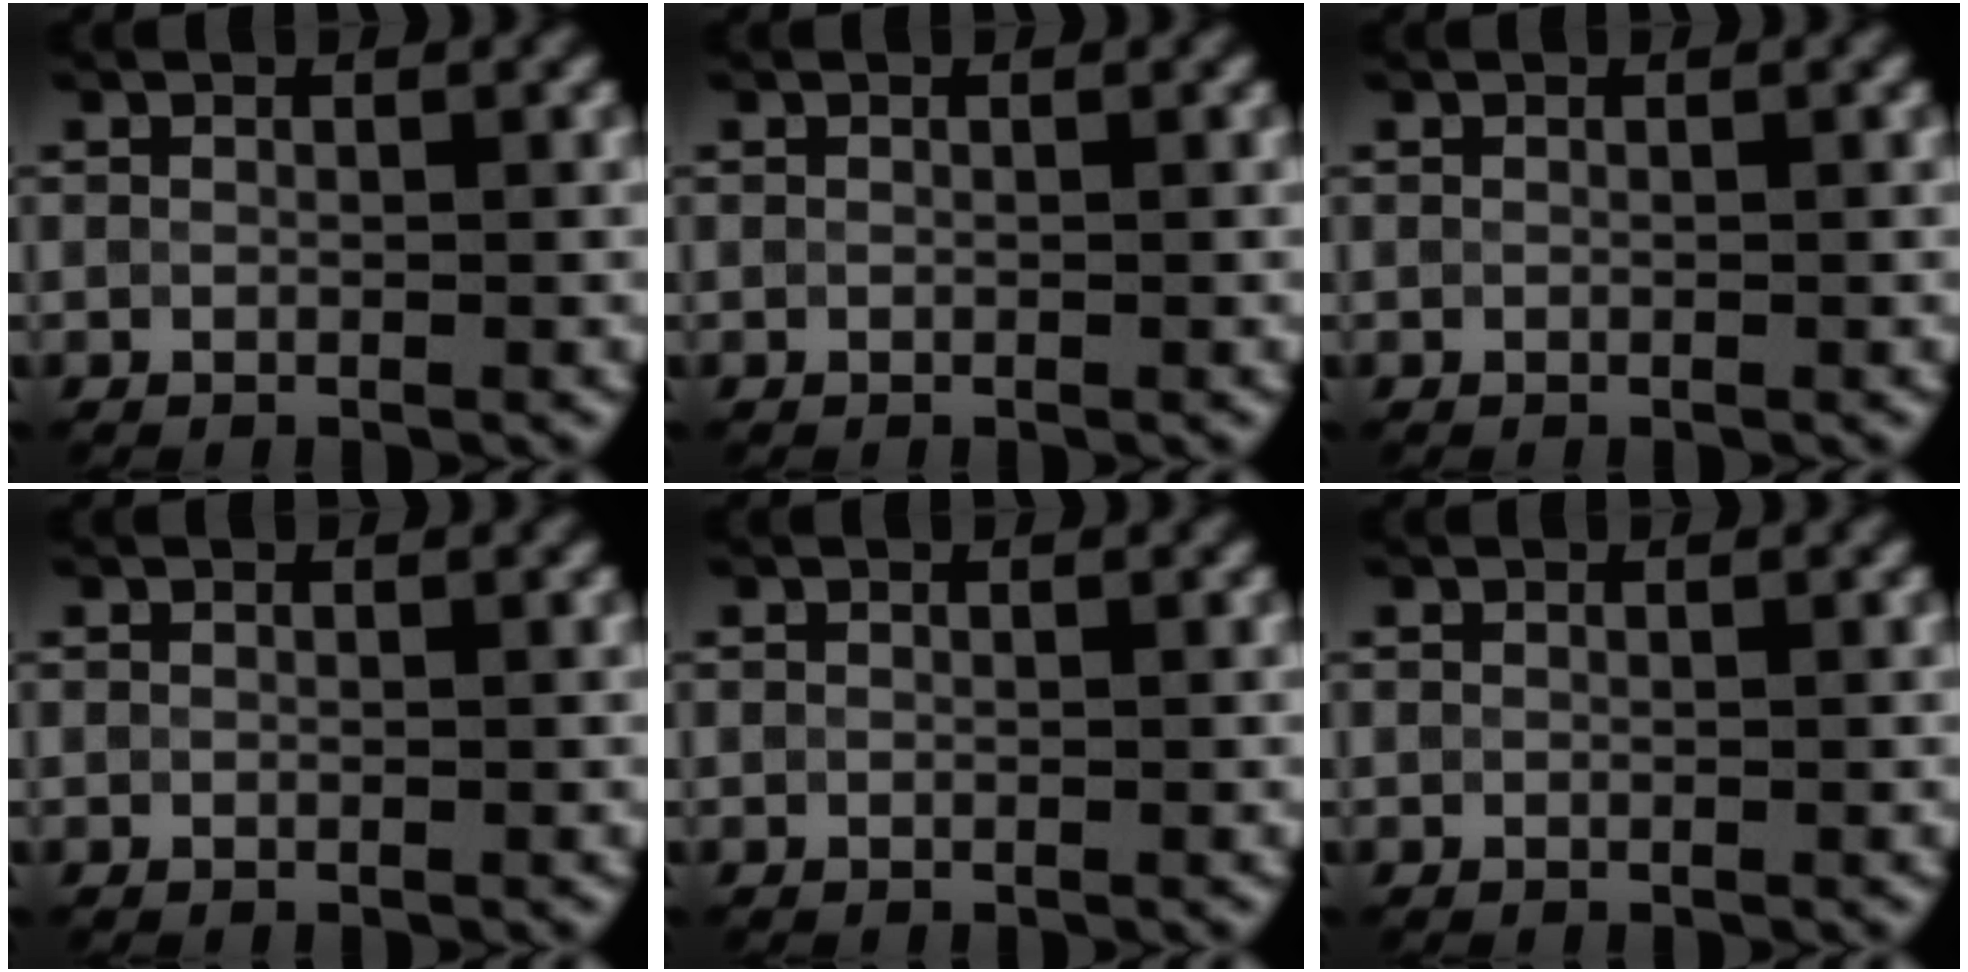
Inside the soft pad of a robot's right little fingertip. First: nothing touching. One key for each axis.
{"total": 0.0}
{"total": 0.0}
{"total": 0.0}
{"total": 0.0}
{"total": 0.0}